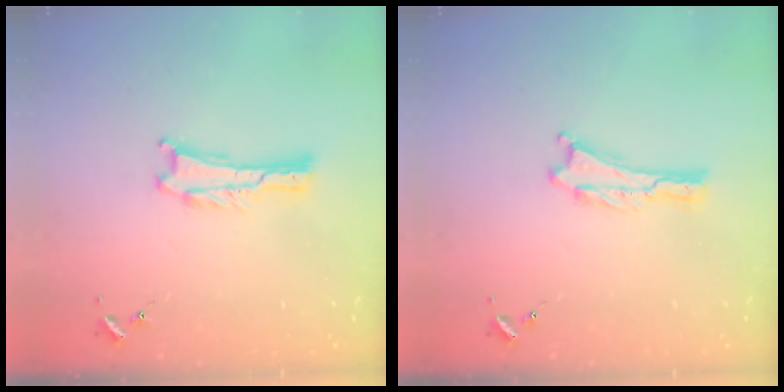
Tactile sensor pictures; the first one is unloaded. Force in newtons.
{"total": 0.0}